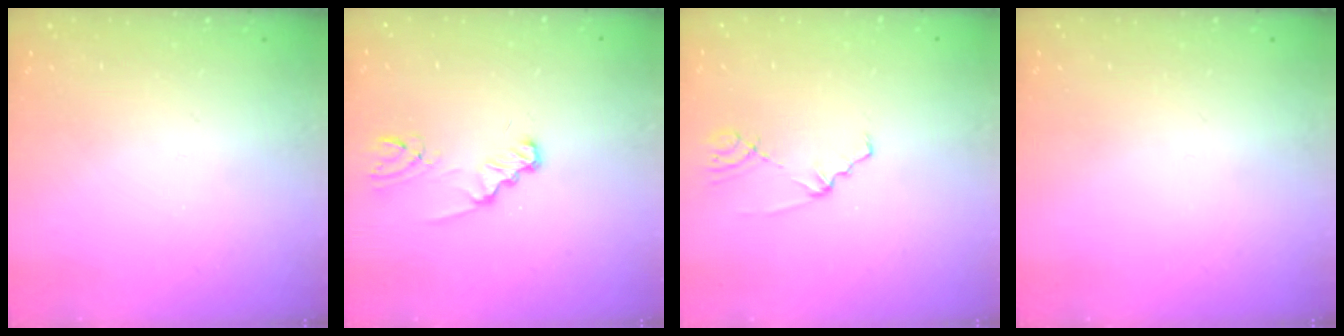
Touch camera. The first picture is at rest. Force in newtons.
{"total": 2.7, "press": 2.7, "slide": 0.4}
{"total": 1.5, "press": 1.5, "slide": 0.2}
{"total": 0.0}